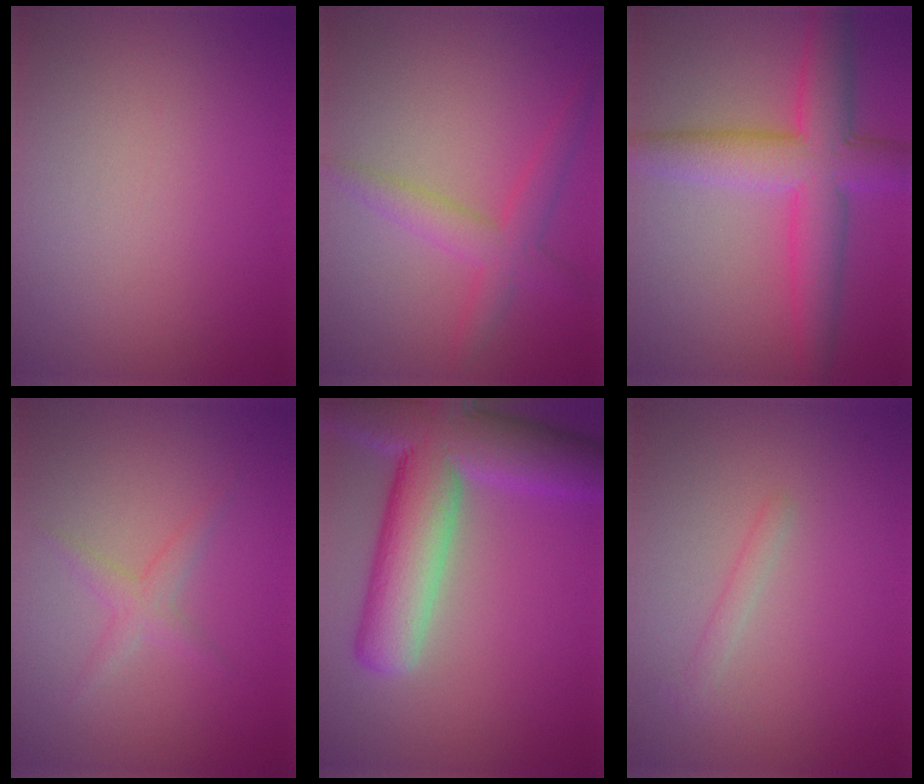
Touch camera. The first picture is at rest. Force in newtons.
{"total": 3.4, "press": 3.4, "slide": 0.1}
{"total": 7.5, "press": 7.5, "slide": 0.1}
{"total": 1.6, "press": 1.6, "slide": 0.1}
{"total": 11.9, "press": 11.8, "slide": 0.9}
{"total": 1.1, "press": 1.1, "slide": 0.0}